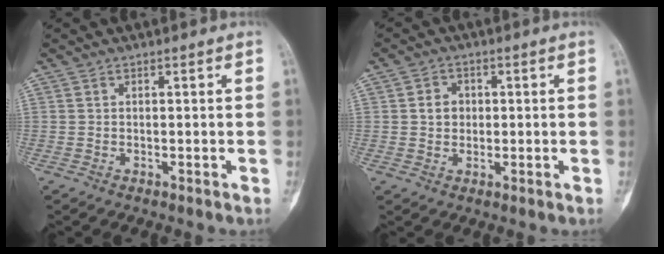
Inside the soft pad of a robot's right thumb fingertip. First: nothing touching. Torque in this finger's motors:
{"motor_torque": [-0.36, 0.36, 0.22, -0.18, -0.08]}